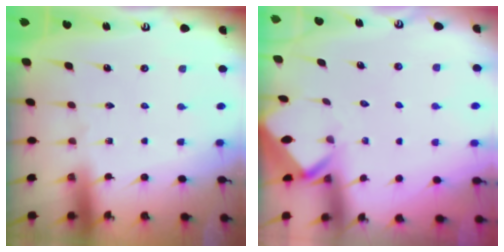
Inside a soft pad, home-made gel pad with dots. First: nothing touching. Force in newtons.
{"total": 2.4, "press": 2.4, "slide": 0.1}